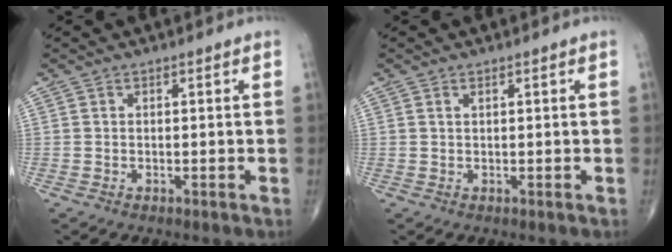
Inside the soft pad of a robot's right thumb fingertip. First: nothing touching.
{"total": 0.5, "force": [0.3, 0.2, 0.4], "torque": [-0.010, 0.004, 0.006]}